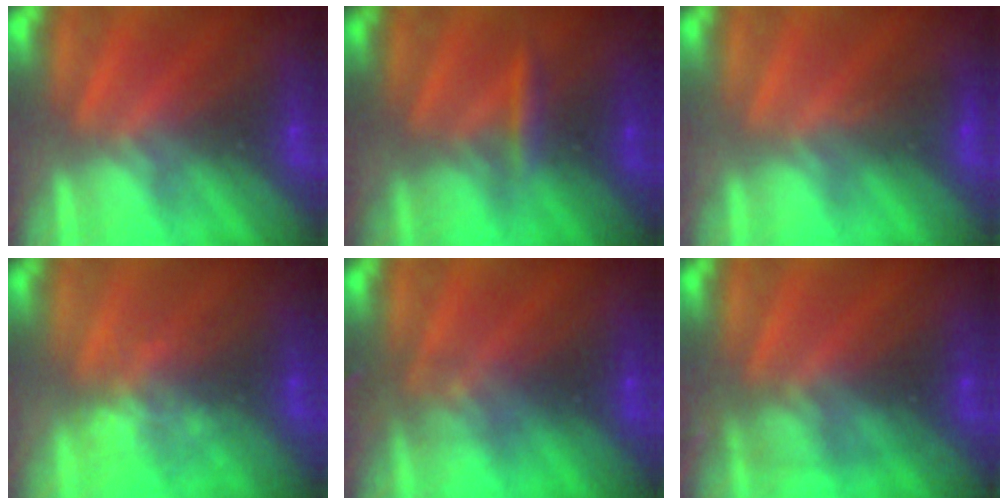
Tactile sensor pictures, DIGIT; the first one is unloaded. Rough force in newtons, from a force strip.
{"total": 2.4}
{"total": 2.9}
{"total": 3.9}
{"total": 2.8}
{"total": 2.7}